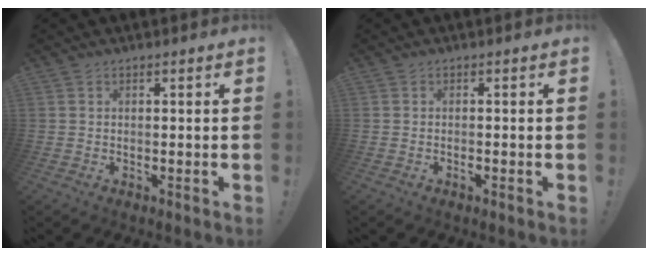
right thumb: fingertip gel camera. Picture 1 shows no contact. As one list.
[{"total": 0.8, "force": [-0.7, 0.1, 0.4], "torque": [-0.005, 0.000, -0.012]}]